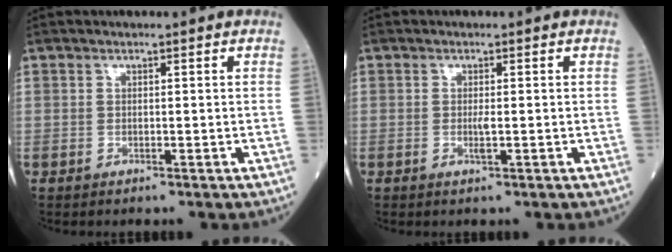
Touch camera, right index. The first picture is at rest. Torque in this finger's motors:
{"motor_torque": [0.68, -0.09, 0.33, 0.10]}